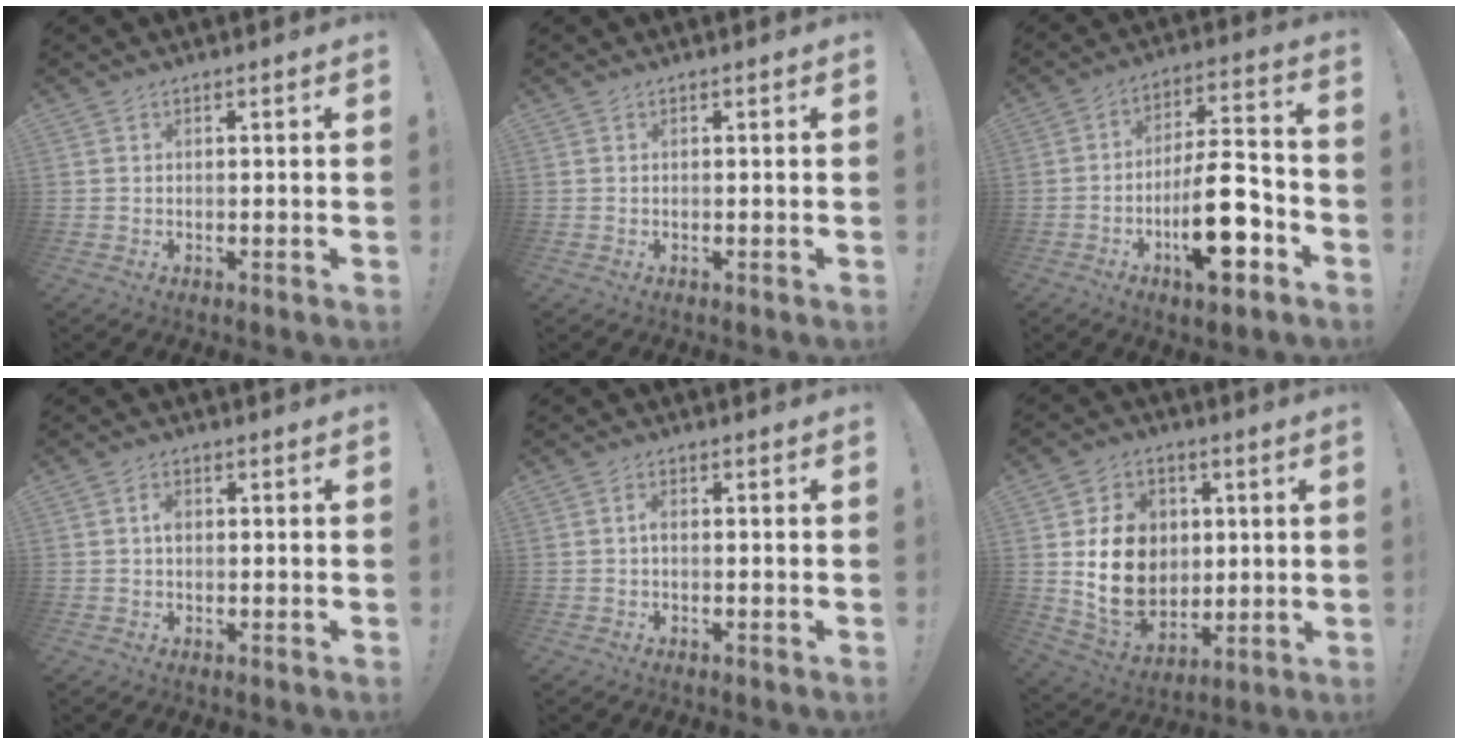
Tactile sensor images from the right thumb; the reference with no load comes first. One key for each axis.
{"total": 0.0}
{"total": 18.1, "fx": -6.5, "fy": 6.7, "fz": 15.5, "tx": -0.248, "ty": 0.040, "tz": -0.101}
{"total": 2.1, "fx": -0.2, "fy": 1.6, "fz": 1.4, "tx": -0.022, "ty": 0.006, "tz": -0.005}
{"total": 1.6, "fx": -0.6, "fy": 0.8, "fz": 1.2, "tx": -0.027, "ty": 0.007, "tz": -0.011}
{"total": 16.9, "fx": 2.4, "fy": 14.1, "fz": 9.0, "tx": -0.147, "ty": -0.021, "tz": 0.050}